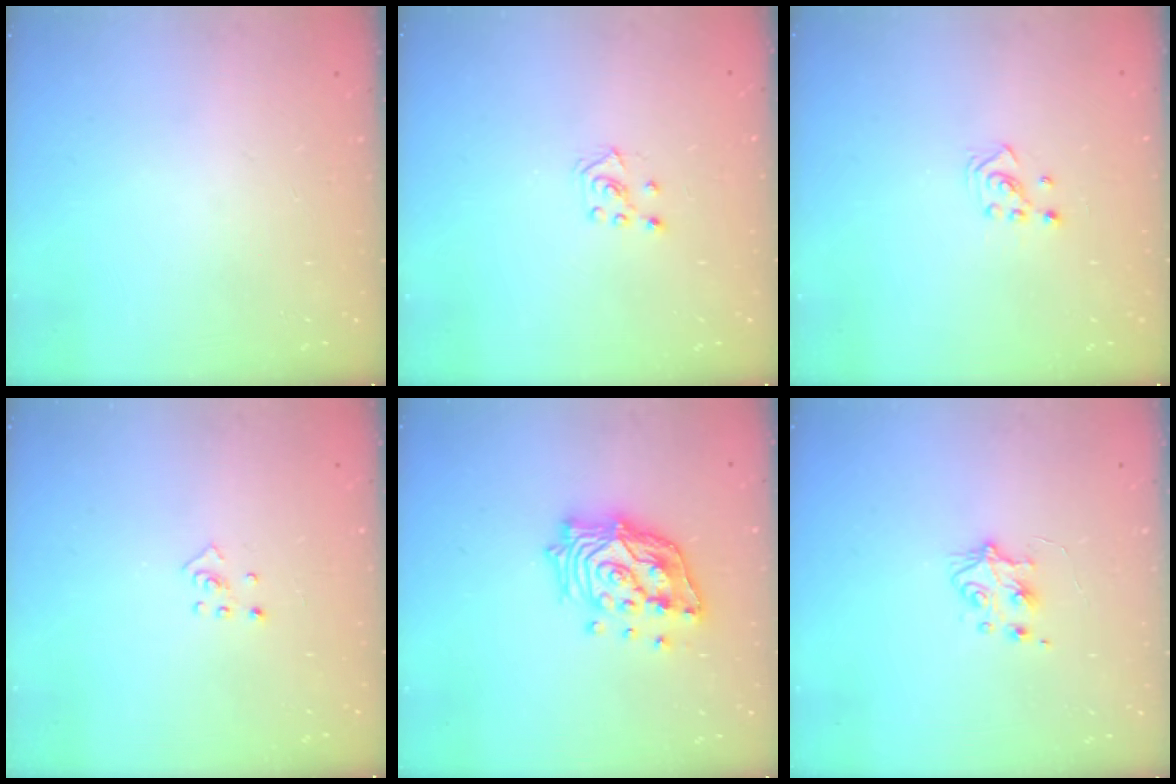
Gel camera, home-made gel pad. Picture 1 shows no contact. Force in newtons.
{"total": 3.8, "press": 3.7, "slide": 0.5}
{"total": 2.5, "press": 2.5, "slide": 0.4}
{"total": 3.3, "press": 3.2, "slide": 0.7}
{"total": 17.1, "press": 17.0, "slide": 1.4}
{"total": 6.1, "press": 6.0, "slide": 0.9}